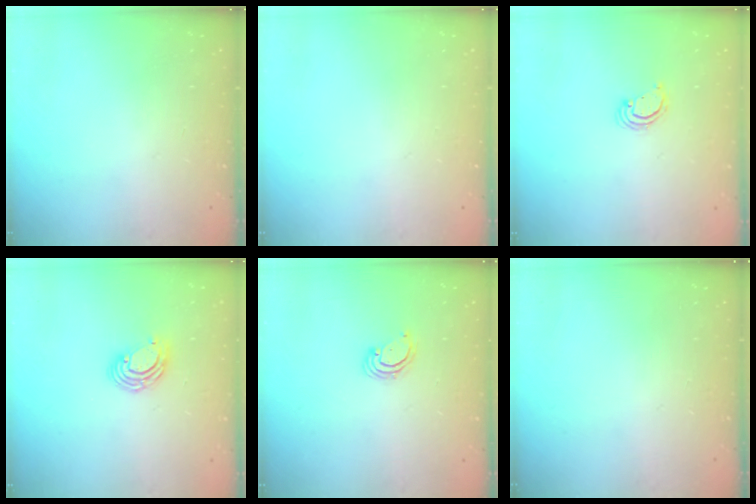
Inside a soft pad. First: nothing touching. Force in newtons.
{"total": 0.0}
{"total": 2.2, "press": 2.2, "slide": 0.2}
{"total": 6.5, "press": 6.4, "slide": 0.8}
{"total": 2.4, "press": 2.4, "slide": 0.2}
{"total": 0.0}